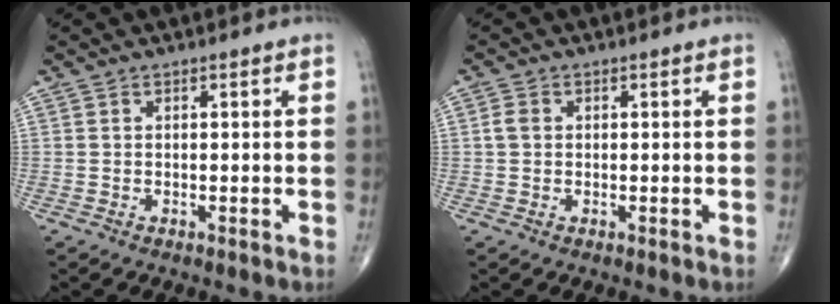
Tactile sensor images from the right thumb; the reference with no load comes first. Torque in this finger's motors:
{"motor_torque": [-0.13, 0.08, 0.15, -0.05, 0.04]}